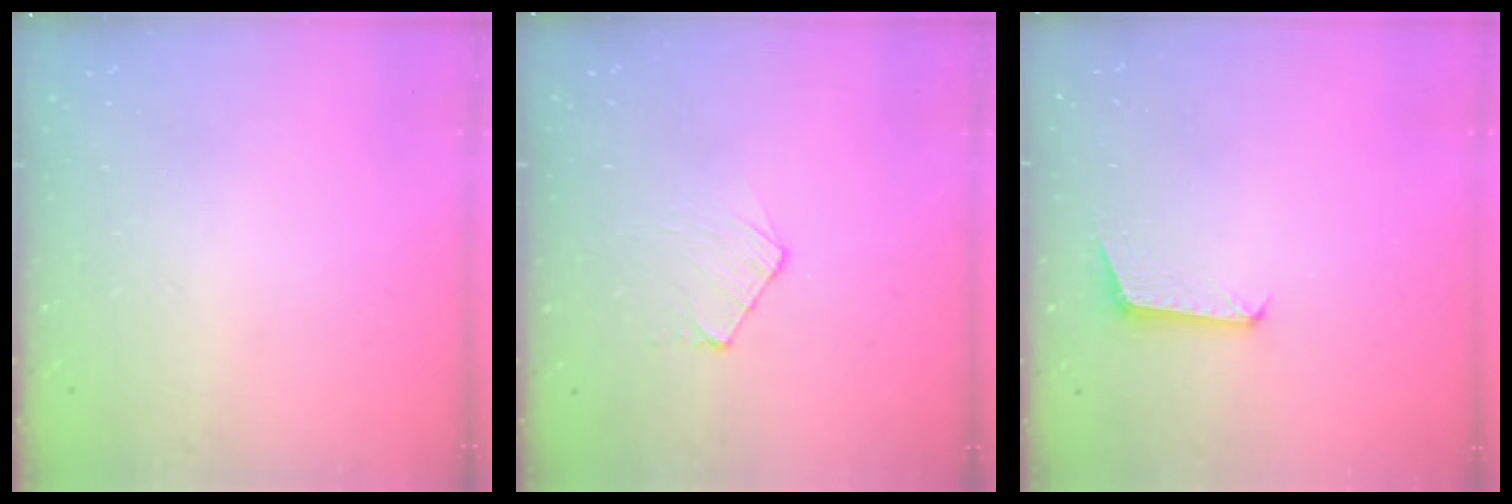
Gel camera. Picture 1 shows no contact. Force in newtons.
{"total": 4.8, "press": 4.7, "slide": 0.5}
{"total": 5.8, "press": 5.7, "slide": 0.5}